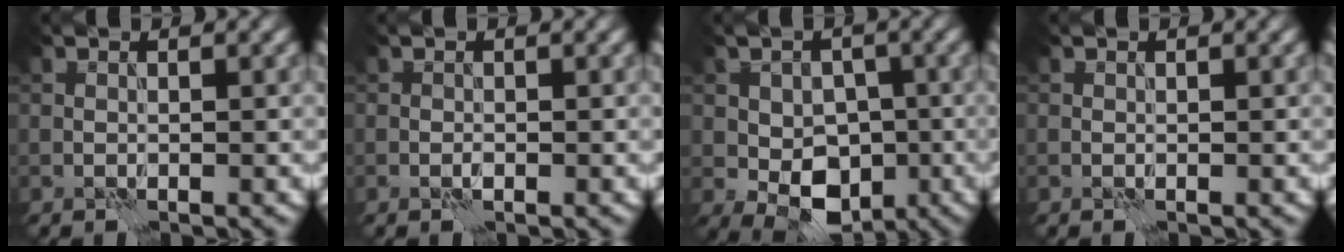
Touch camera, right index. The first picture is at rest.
{"total": 0.7, "force": [-0.3, 0.4, 0.5], "torque": [-0.012, 0.001, -0.007]}
{"total": 7.1, "force": [-1.8, 5.0, 4.8], "torque": [-0.069, -0.002, -0.031]}
{"total": 0.0}